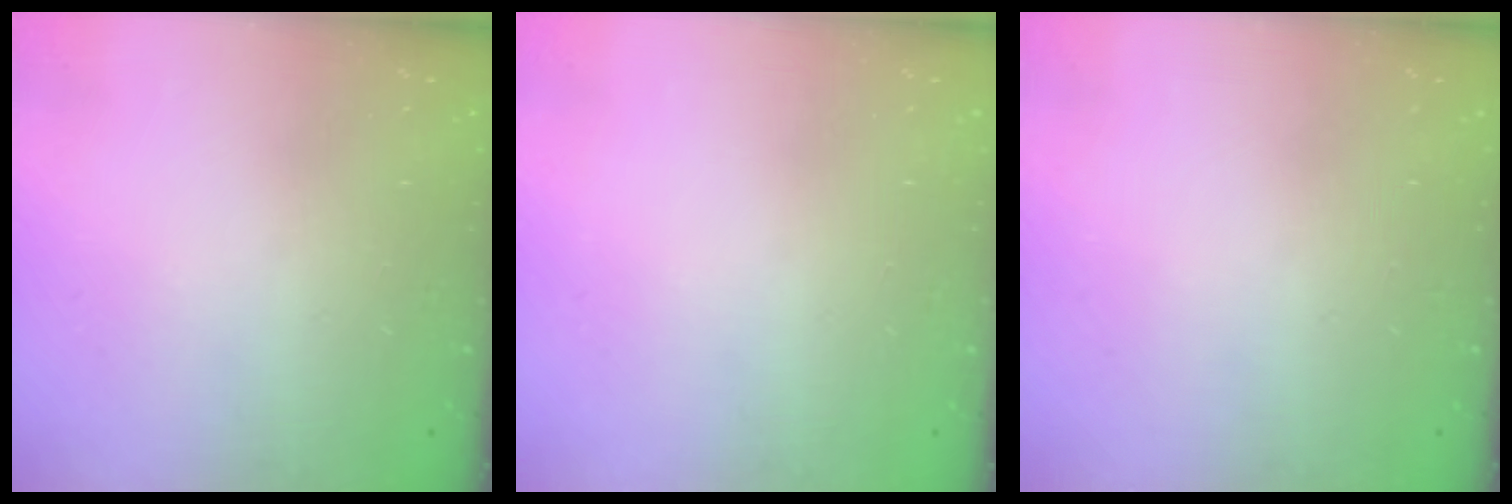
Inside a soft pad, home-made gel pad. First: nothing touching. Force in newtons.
{"total": 0.0}
{"total": 0.0}